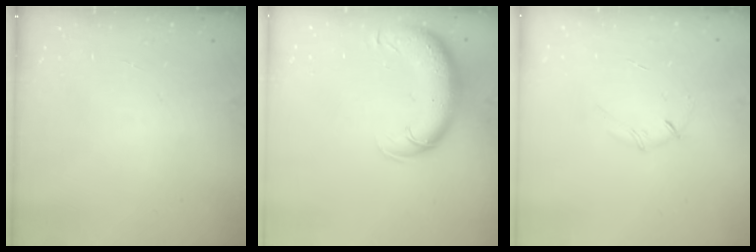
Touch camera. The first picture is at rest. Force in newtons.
{"total": 11.0, "press": 10.6, "slide": 2.8}
{"total": 4.1, "press": 4.0, "slide": 0.9}